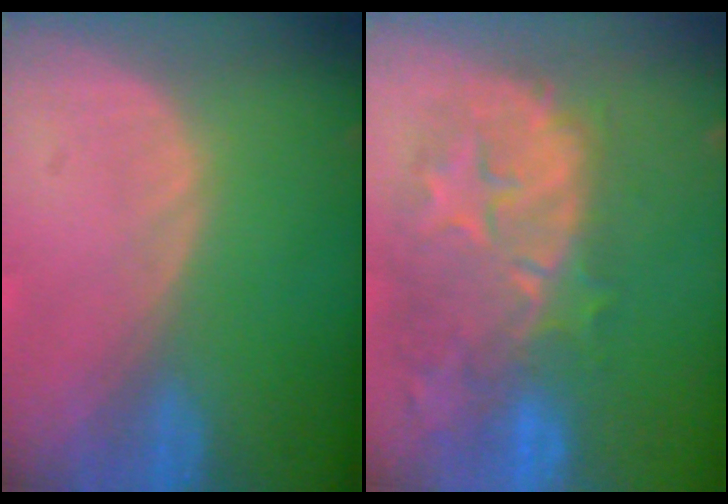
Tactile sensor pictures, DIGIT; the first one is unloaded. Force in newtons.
{"total": 11.4, "press": 10.5, "slide": 4.5}